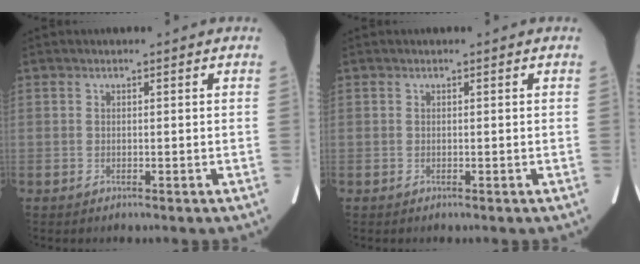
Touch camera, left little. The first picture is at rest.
{"total": 0.0}